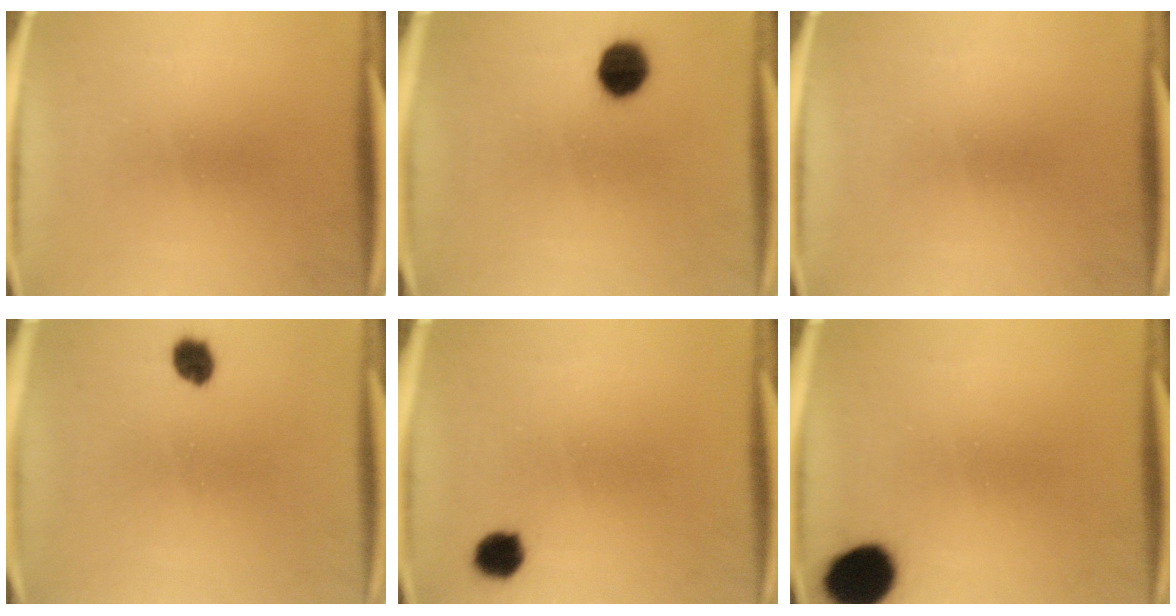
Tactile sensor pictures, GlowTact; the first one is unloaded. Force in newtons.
{"total": 7.2}
{"total": 0.0}
{"total": 3.8}
{"total": 4.1}
{"total": 11.2}